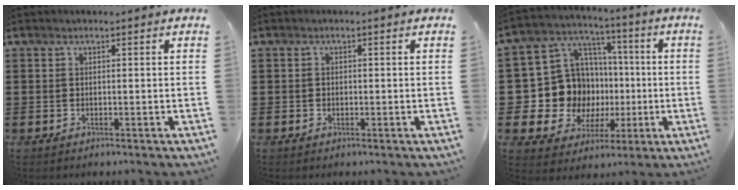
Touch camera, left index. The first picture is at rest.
{"total": 0.6, "force": [0.0, 0.6, 0.0], "torque": [-0.003, 0.004, 0.000]}
{"total": 13.0, "force": [-0.7, 12.3, 4.1], "torque": [-0.120, -0.010, 0.008]}